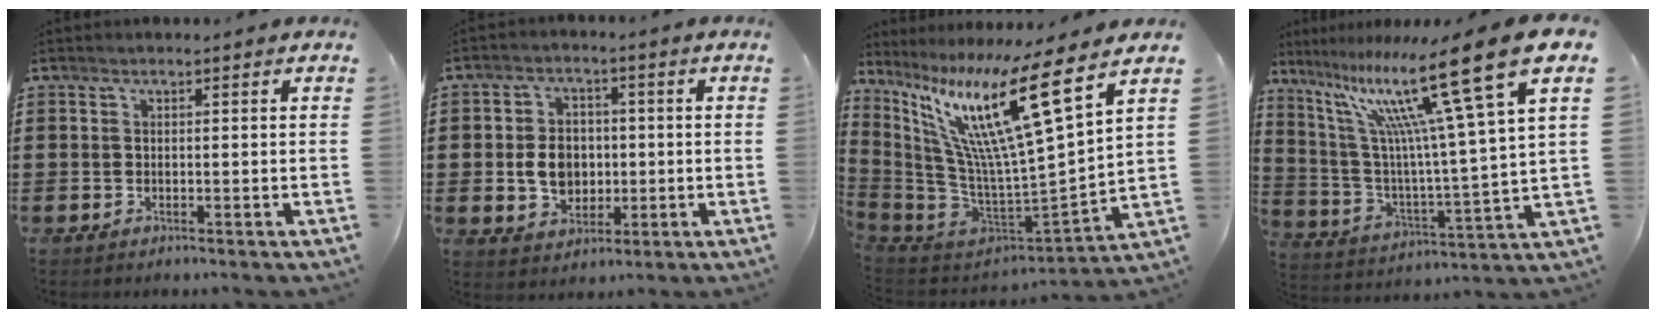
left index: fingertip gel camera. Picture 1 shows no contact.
{"total": 6.3, "force": [-0.4, 5.0, 3.8], "torque": [-0.082, 0.007, -0.011]}
{"total": 15.3, "force": [8.7, 0.4, 12.6], "torque": [-0.281, -0.068, 0.130]}
{"total": 19.1, "force": [11.1, 2.2, 15.4], "torque": [-0.295, -0.065, 0.171]}